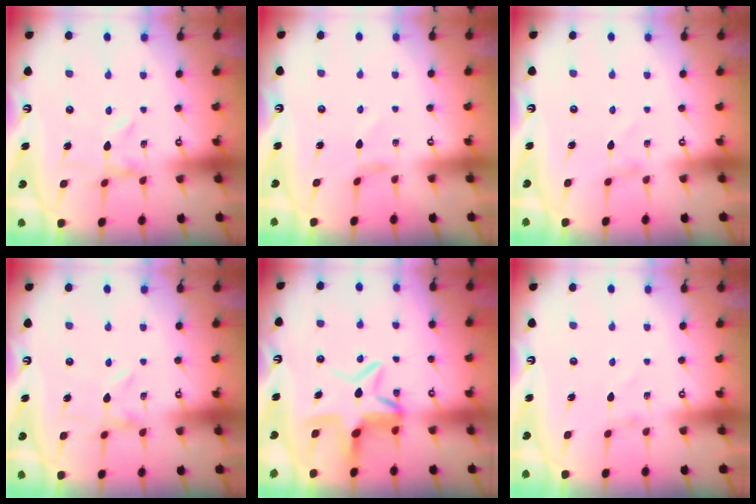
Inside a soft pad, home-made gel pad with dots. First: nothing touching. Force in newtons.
{"total": 0.0}
{"total": 1.3, "press": 1.3, "slide": 0.1}
{"total": 0.0}
{"total": 7.9, "press": 7.6, "slide": 2.2}
{"total": 0.8, "press": 0.8, "slide": 0.0}